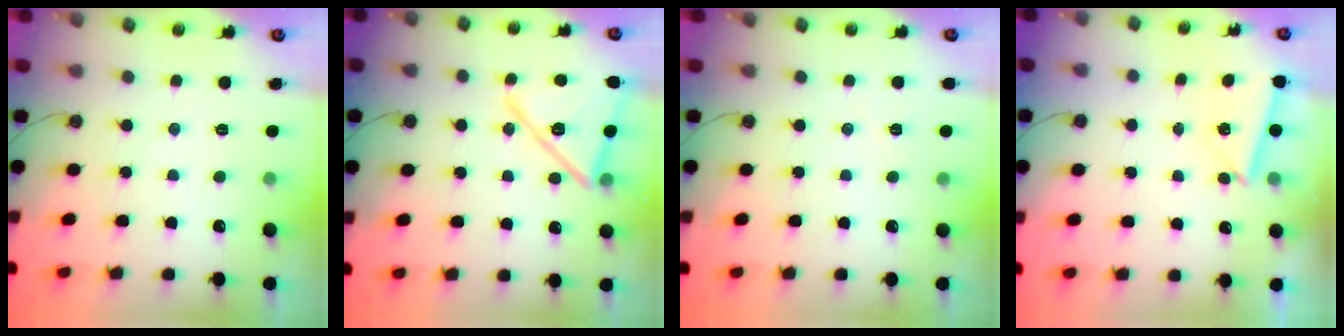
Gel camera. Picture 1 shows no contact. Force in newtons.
{"total": 19.2, "press": 19.2, "slide": 0.5}
{"total": 2.2, "press": 2.1, "slide": 0.7}
{"total": 3.1, "press": 3.1, "slide": 0.5}